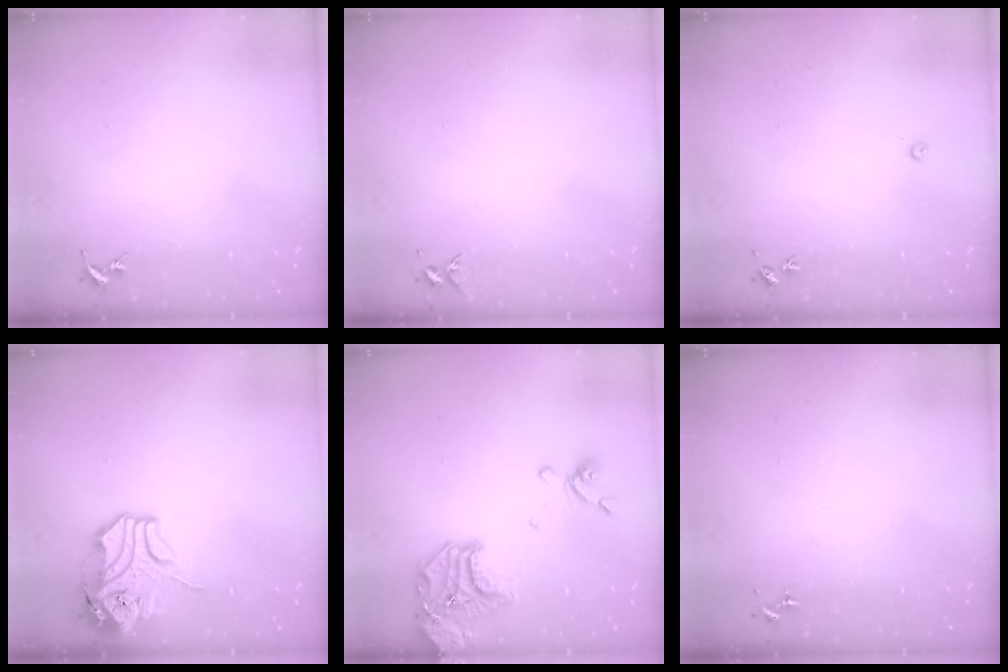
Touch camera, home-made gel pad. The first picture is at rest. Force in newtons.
{"total": 4.1, "press": 4.1, "slide": 0.5}
{"total": 2.2, "press": 2.2, "slide": 0.3}
{"total": 13.2, "press": 13.0, "slide": 2.0}
{"total": 19.2, "press": 19.0, "slide": 2.5}
{"total": 0.0}